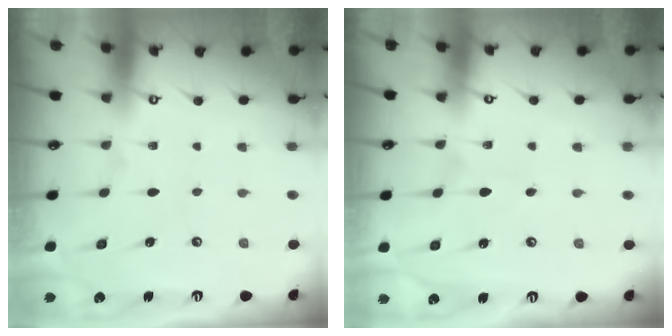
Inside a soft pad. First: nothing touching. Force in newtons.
{"total": 3.4, "press": 3.4, "slide": 0.3}